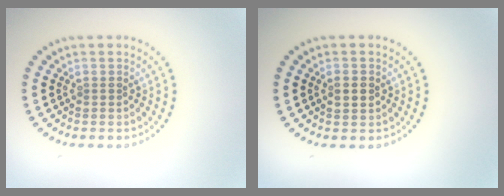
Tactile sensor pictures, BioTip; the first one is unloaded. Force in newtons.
{"total": 1.3, "press": 1.3, "slide": 0.1}